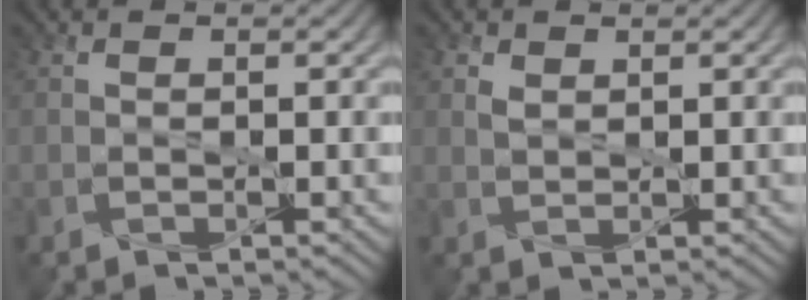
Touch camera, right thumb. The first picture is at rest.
{"total": 1.3, "force": [0.7, 0.9, 0.6], "torque": [-0.019, 0.001, 0.014]}